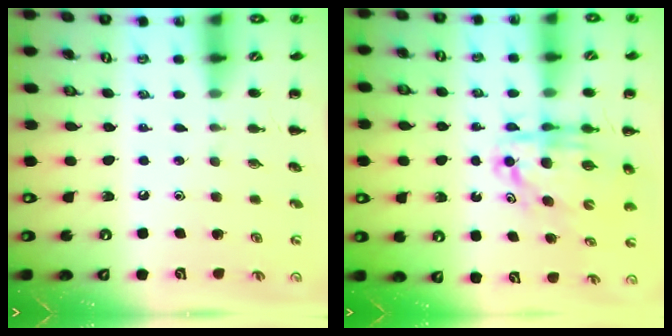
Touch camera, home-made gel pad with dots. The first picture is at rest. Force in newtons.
{"total": 7.3, "press": 7.0, "slide": 1.8}